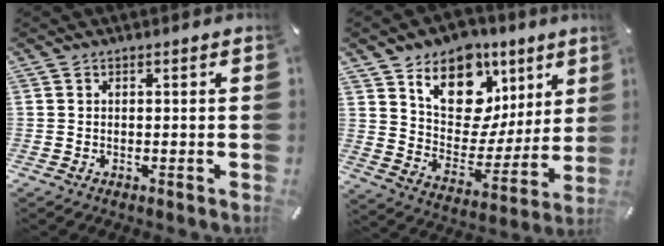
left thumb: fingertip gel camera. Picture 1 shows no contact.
{"total": 15.1, "force": [9.2, 10.4, 5.9], "torque": [-0.089, -0.070, 0.165]}